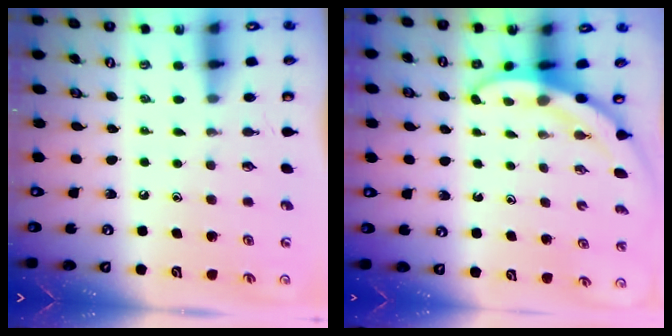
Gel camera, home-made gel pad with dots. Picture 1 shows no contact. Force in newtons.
{"total": 3.1, "press": 3.1, "slide": 0.1}